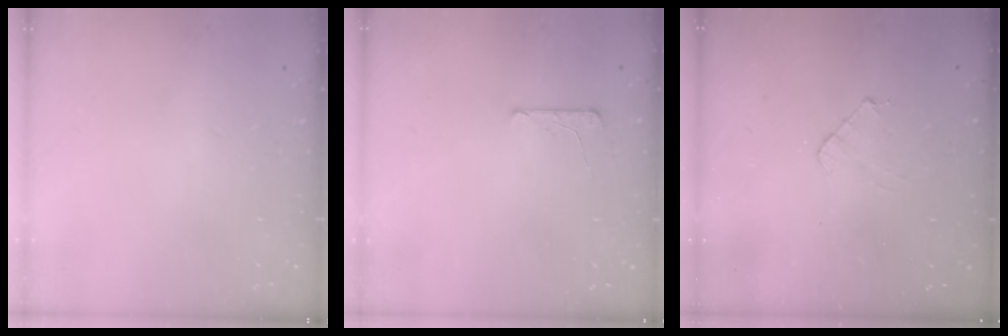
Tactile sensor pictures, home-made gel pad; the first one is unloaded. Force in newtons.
{"total": 5.3, "press": 5.2, "slide": 0.5}
{"total": 4.1, "press": 4.0, "slide": 0.4}